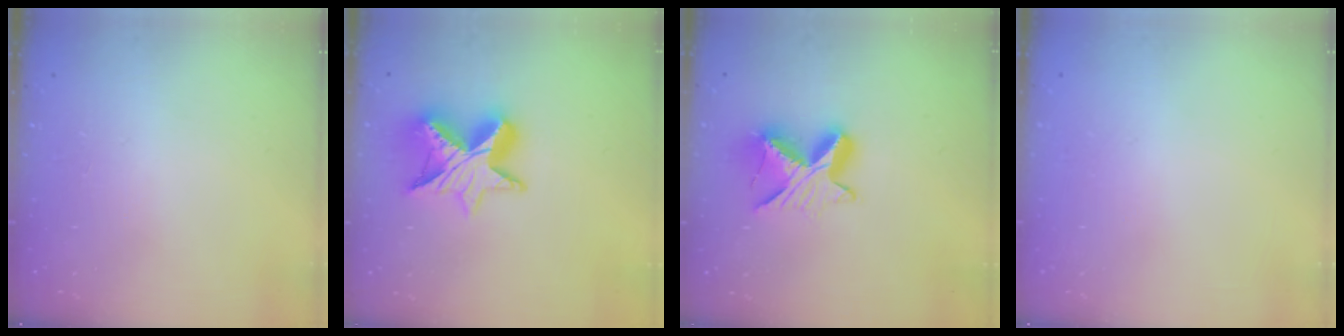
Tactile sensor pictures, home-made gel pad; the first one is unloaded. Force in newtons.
{"total": 11.9, "press": 11.9, "slide": 0.8}
{"total": 9.8, "press": 9.8, "slide": 0.0}
{"total": 0.0}